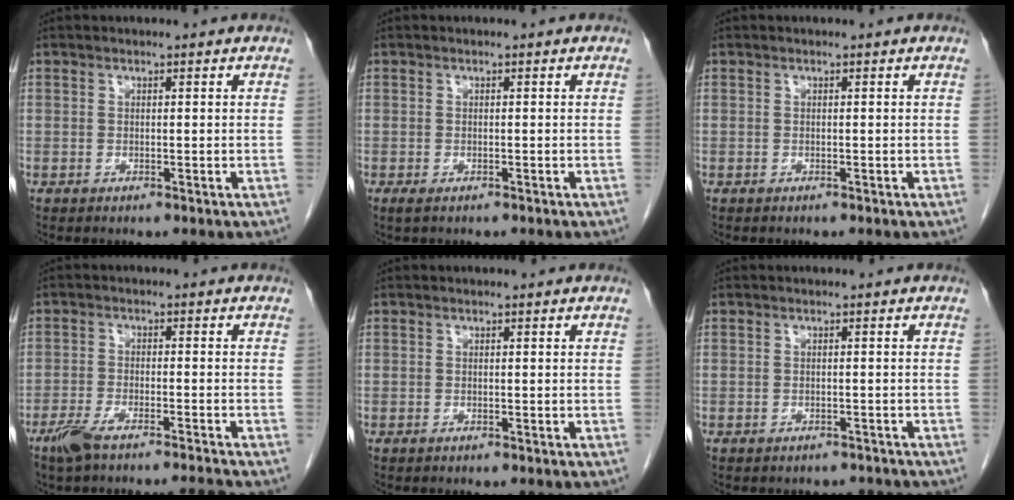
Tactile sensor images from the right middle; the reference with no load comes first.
{"total": 1.1, "force": [-0.8, 0.4, 0.7], "torque": [-0.014, -0.002, -0.009]}
{"total": 0.0}
{"total": 6.3, "force": [-5.4, -0.4, 3.3], "torque": [-0.059, -0.011, -0.096]}
{"total": 0.0}
{"total": 3.4, "force": [-3.1, 1.4, 0.1], "torque": [-0.002, 0.003, -0.038]}